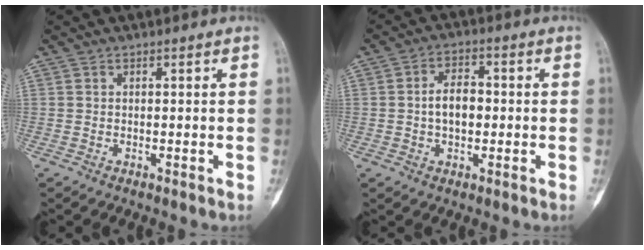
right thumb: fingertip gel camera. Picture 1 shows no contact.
{"total": 6.2, "force": [-0.2, 3.8, 4.8], "torque": [-0.075, 0.015, -0.008]}